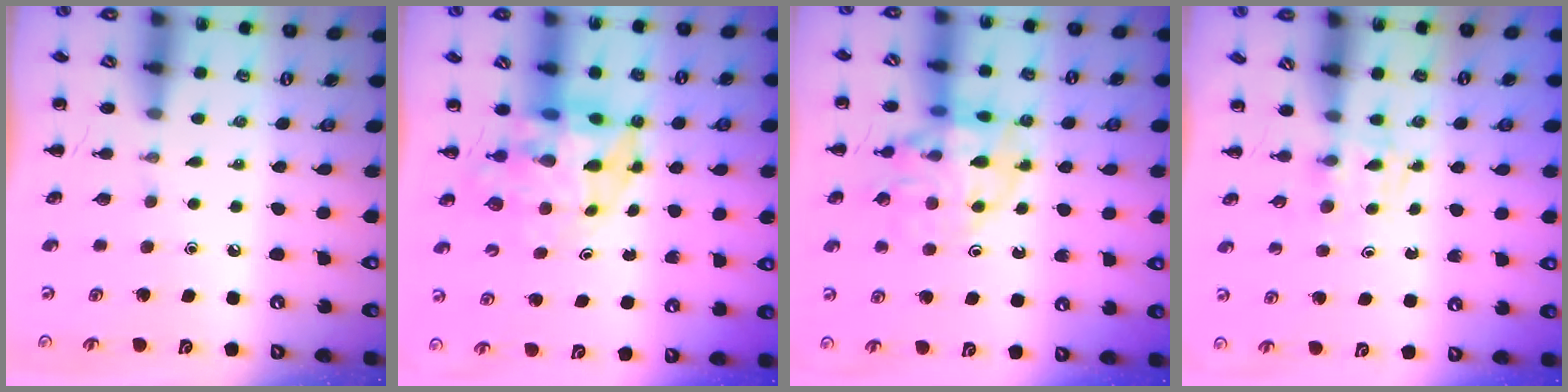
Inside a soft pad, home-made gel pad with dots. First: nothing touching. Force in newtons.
{"total": 6.3, "press": 5.9, "slide": 2.0}
{"total": 13.8, "press": 13.6, "slide": 2.2}
{"total": 3.2, "press": 2.9, "slide": 1.4}